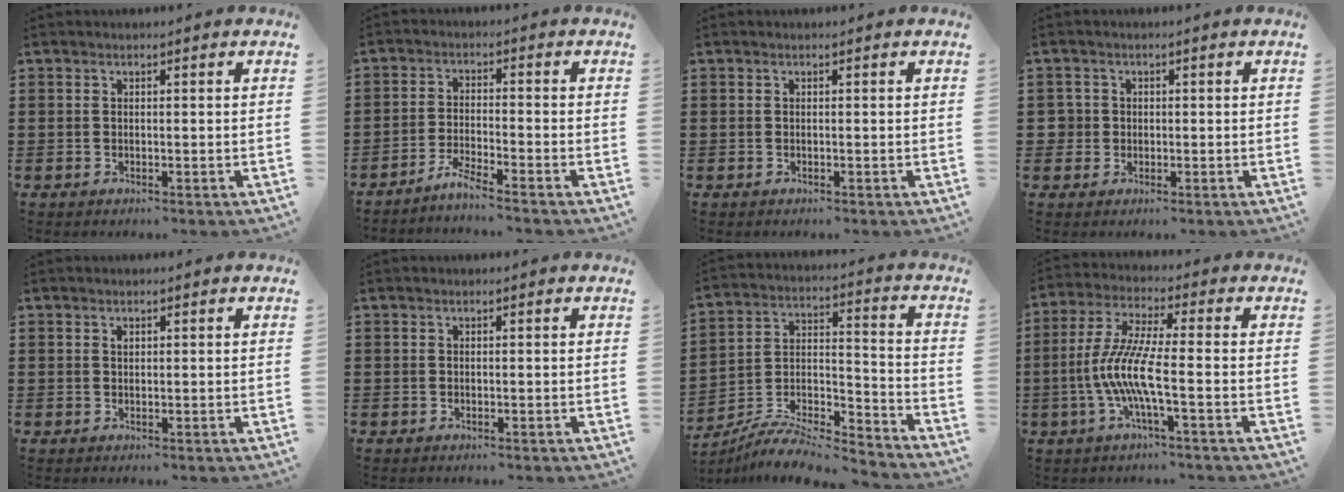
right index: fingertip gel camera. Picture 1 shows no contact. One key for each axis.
{"total": 3.2, "fx": -3.0, "fy": -0.7, "fz": 0.9, "tx": -0.026, "ty": -0.002, "tz": -0.061}
{"total": 0.0}
{"total": 2.1, "fx": 0.0, "fy": 2.1, "fz": 0.4, "tx": -0.017, "ty": 0.008, "tz": -0.003}
{"total": 0.6, "fx": 0.3, "fy": 0.4, "fz": 0.3, "tx": -0.006, "ty": 0.002, "tz": 0.006}
{"total": 0.0}
{"total": 7.4, "fx": -6.9, "fy": 1.6, "fz": 2.1, "tx": -0.032, "ty": 0.006, "tz": -0.135}
{"total": 8.6, "fx": -2.6, "fy": 1.0, "fz": 8.2, "tx": -0.189, "ty": -0.018, "tz": -0.059}